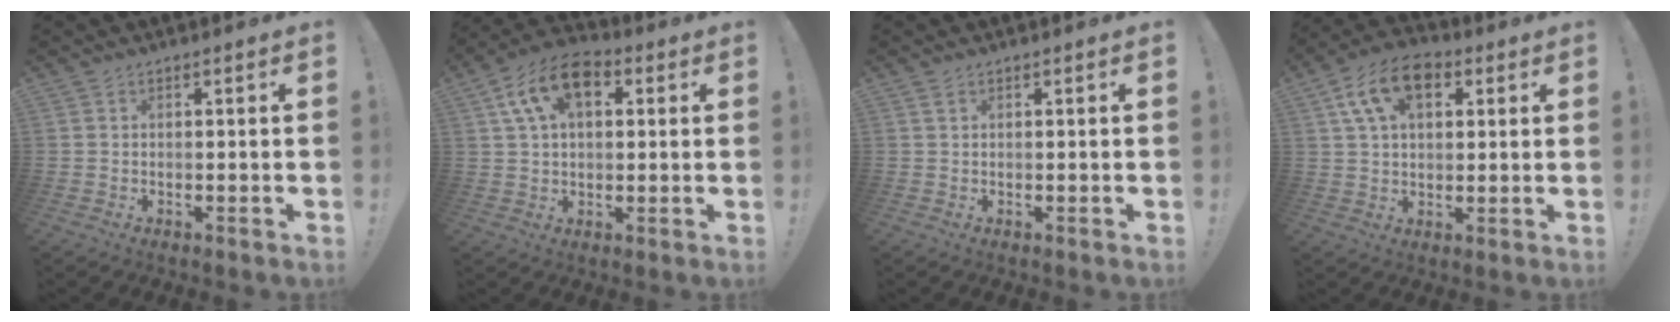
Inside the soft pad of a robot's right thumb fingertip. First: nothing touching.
{"total": 13.9, "force": [5.2, 8.4, 9.8], "torque": [-0.159, 0.001, 0.098]}
{"total": 1.2, "force": [0.7, 0.5, 0.9], "torque": [-0.015, 0.000, 0.013]}
{"total": 13.7, "force": [5.4, 8.4, 9.4], "torque": [-0.154, 0.000, 0.104]}